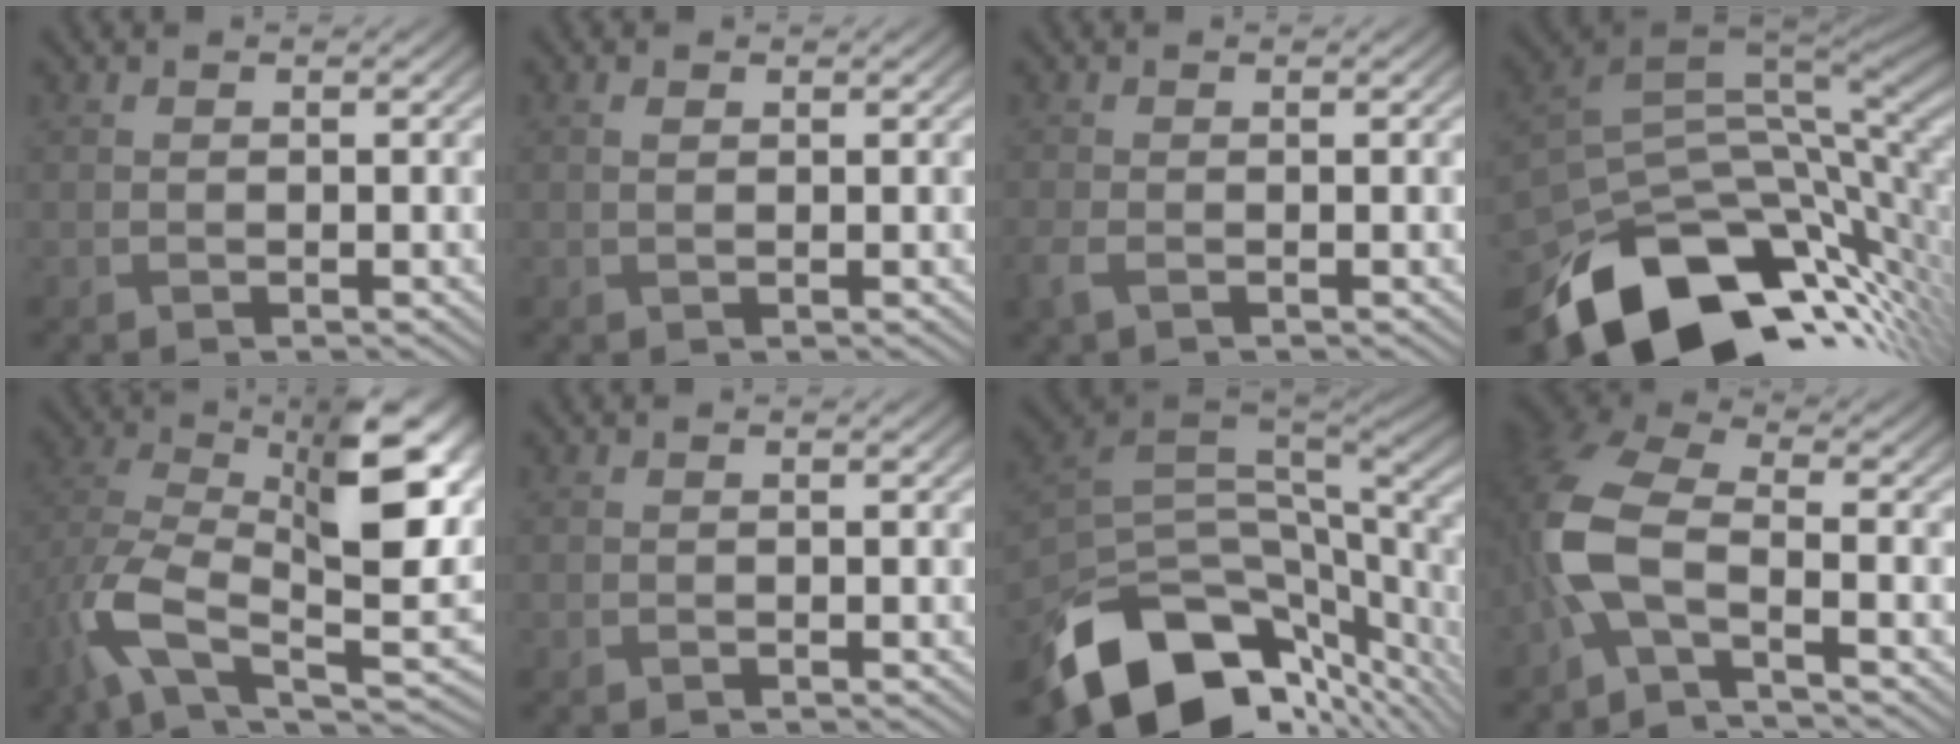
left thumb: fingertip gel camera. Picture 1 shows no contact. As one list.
[{"total": 0.7, "force": [0.4, 0.4, 0.4], "torque": [-0.010, -0.001, 0.007]}, {"total": 1.7, "force": [-0.9, 0.7, 1.3], "torque": [-0.040, -0.009, -0.023]}, {"total": 16.2, "force": [-8.0, 8.4, 11.2], "torque": [-0.219, -0.044, -0.123]}, {"total": 13.7, "force": [0.3, 6.7, 11.9], "torque": [-0.238, -0.024, 0.002]}, {"total": 0.0}, {"total": 15.8, "force": [-7.5, 8.2, 11.2], "torque": [-0.245, -0.038, -0.110]}, {"total": 8.2, "force": [-2.3, 3.5, 7.1], "torque": [-0.170, 0.008, -0.074]}]